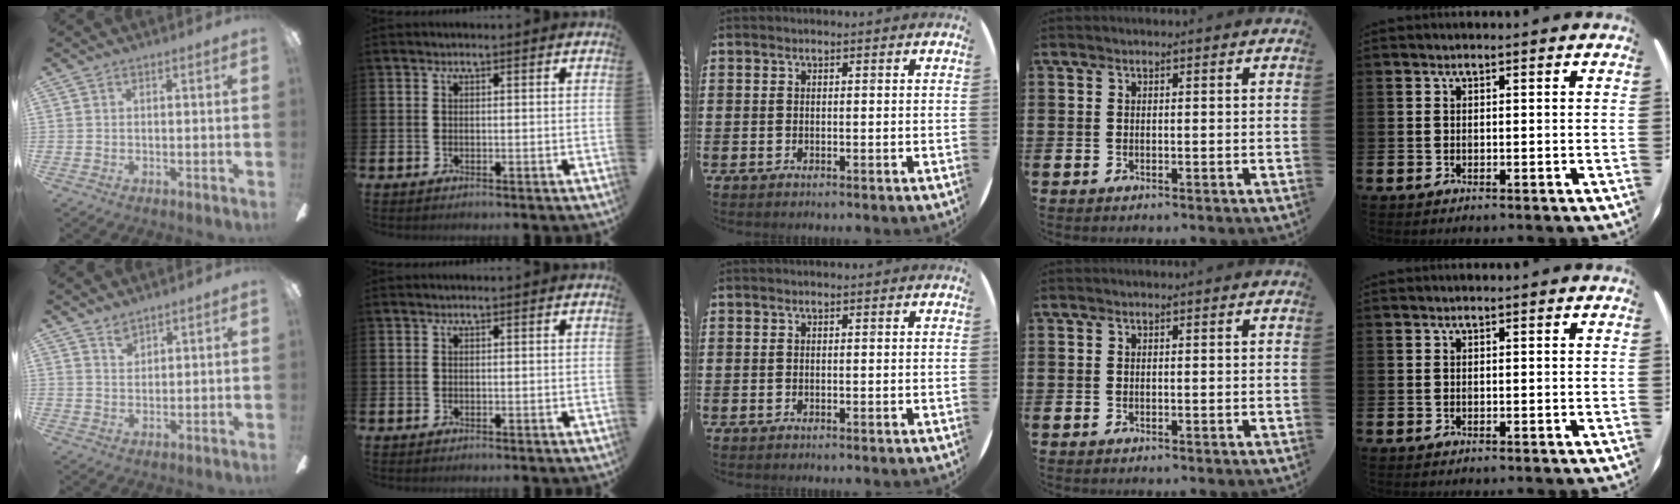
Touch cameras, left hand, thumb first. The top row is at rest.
{"thumb": {"total": 2.8, "force": [2.5, 1.2, 0.7], "torque": [-0.010, -0.009, 0.045]}}